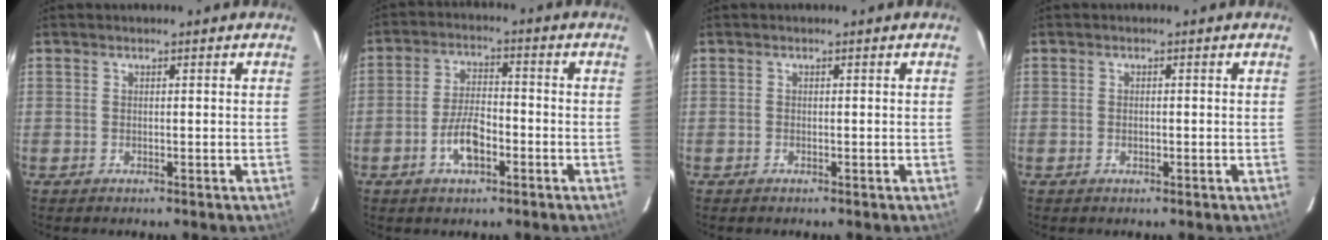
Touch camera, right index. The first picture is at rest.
{"total": 7.0, "force": [-3.2, 3.0, 5.5], "torque": [-0.114, 0.006, -0.055]}
{"total": 0.0}
{"total": 0.9, "force": [-0.3, 0.5, 0.6], "torque": [-0.012, 0.002, -0.004]}